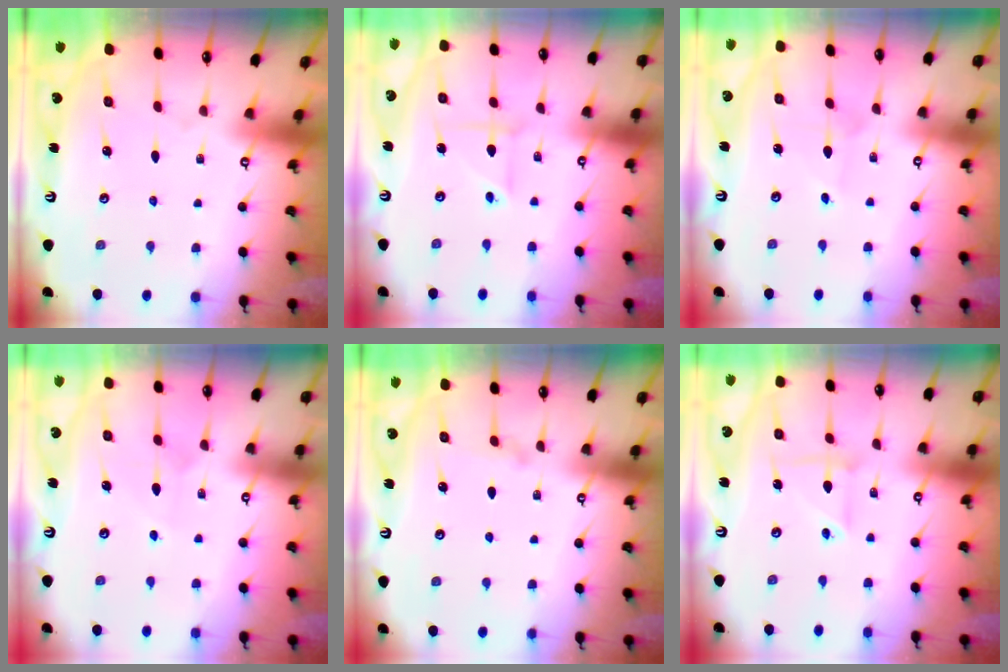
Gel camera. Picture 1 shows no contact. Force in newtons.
{"total": 2.7, "press": 2.7, "slide": 0.3}
{"total": 2.0, "press": 2.0, "slide": 0.2}
{"total": 4.5, "press": 4.4, "slide": 0.5}
{"total": 0.0}
{"total": 3.5, "press": 3.4, "slide": 0.8}